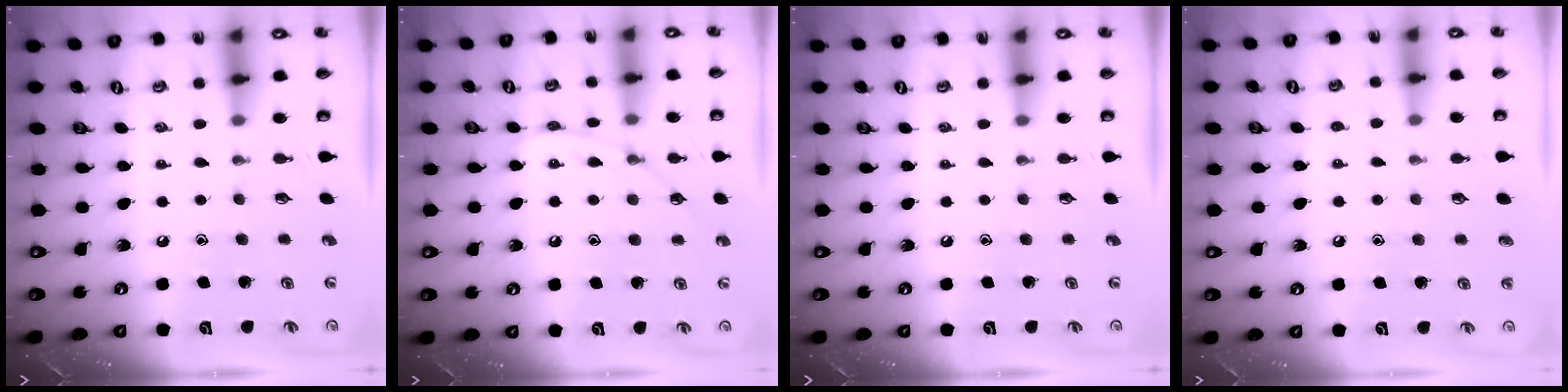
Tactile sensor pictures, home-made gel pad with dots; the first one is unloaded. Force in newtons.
{"total": 6.1, "press": 6.1, "slide": 0.6}
{"total": 0.0}
{"total": 4.2, "press": 4.2, "slide": 0.6}